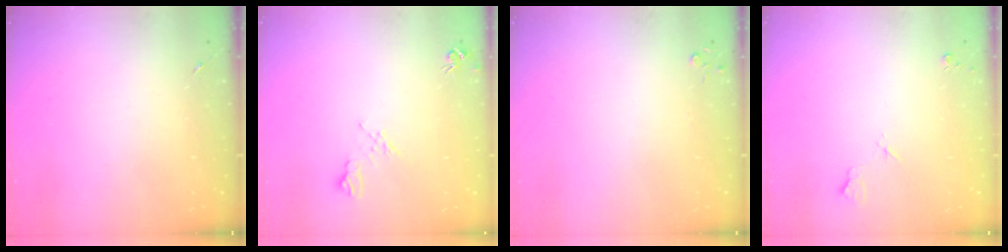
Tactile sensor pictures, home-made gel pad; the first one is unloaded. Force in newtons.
{"total": 7.8, "press": 7.8, "slide": 0.9}
{"total": 2.7, "press": 2.7, "slide": 0.3}
{"total": 3.6, "press": 3.5, "slide": 0.8}